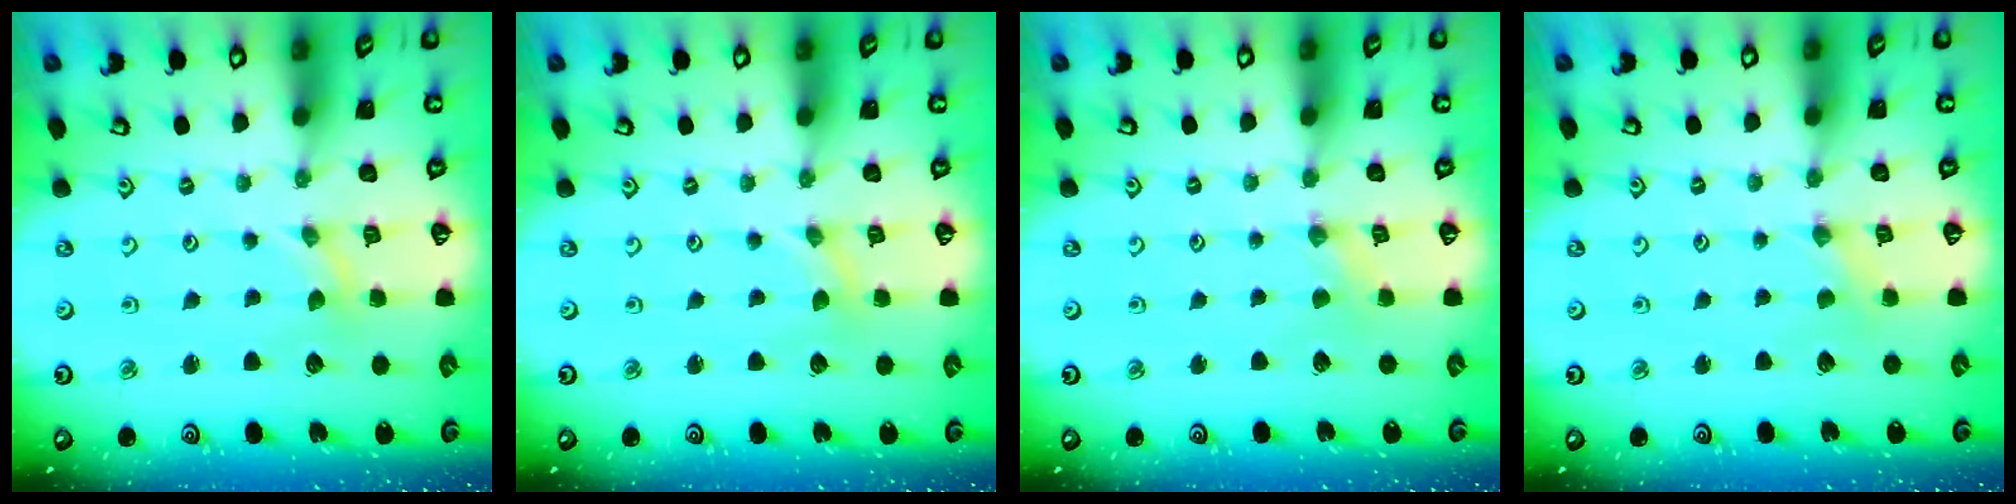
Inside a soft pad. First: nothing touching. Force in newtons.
{"total": 0.0}
{"total": 0.0}
{"total": 0.0}